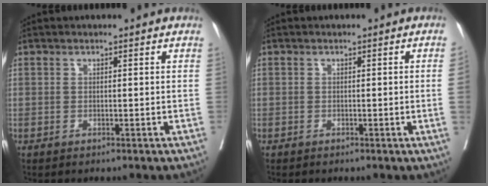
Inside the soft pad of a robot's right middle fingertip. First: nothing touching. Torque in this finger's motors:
{"motor_torque": [0.42, -0.68, -0.08, -0.21]}